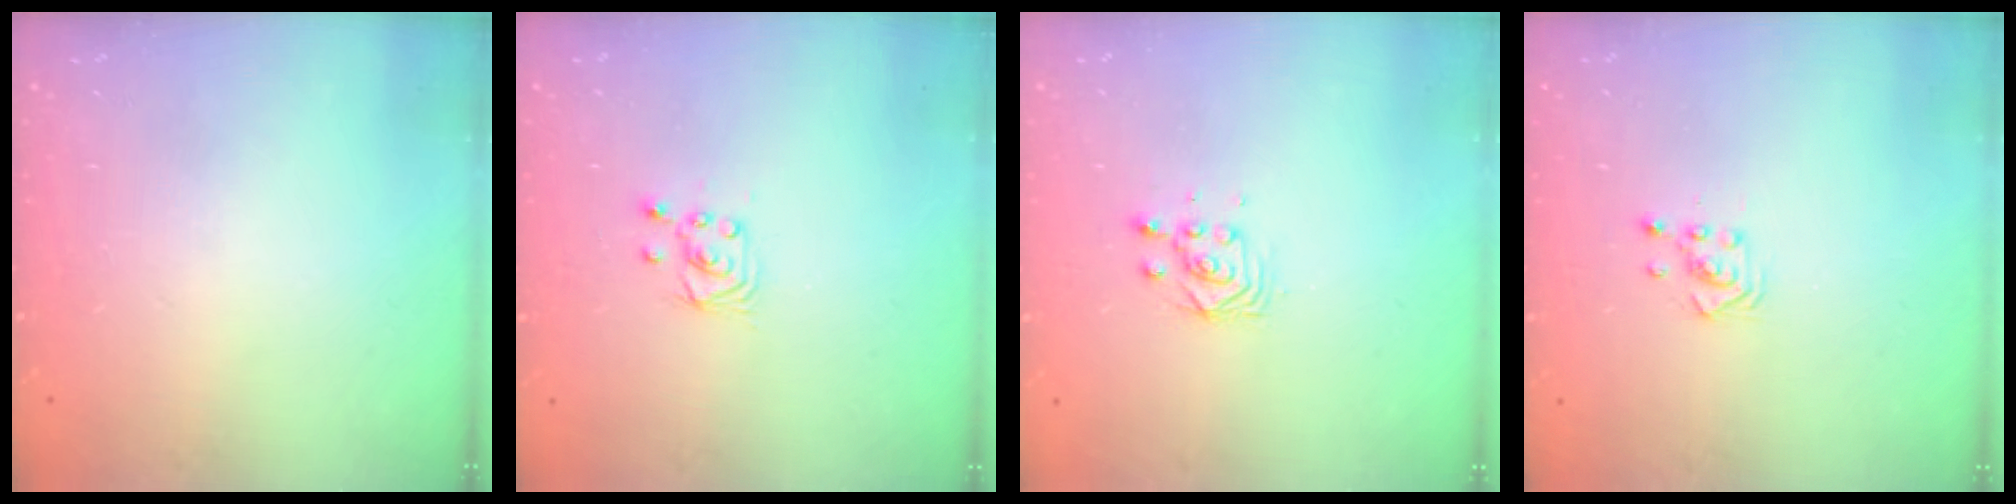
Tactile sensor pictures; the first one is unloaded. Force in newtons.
{"total": 3.0, "press": 3.0, "slide": 0.3}
{"total": 3.0, "press": 3.0, "slide": 0.2}
{"total": 2.9, "press": 2.8, "slide": 0.3}